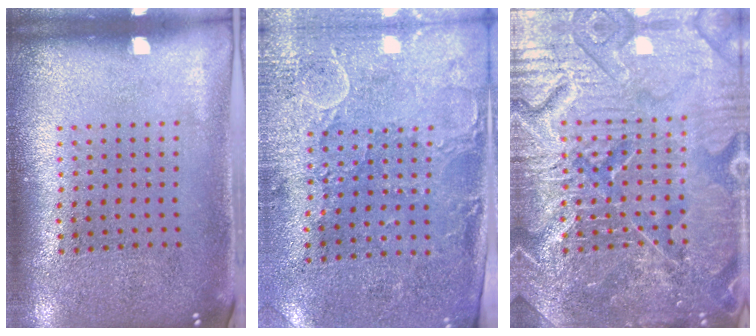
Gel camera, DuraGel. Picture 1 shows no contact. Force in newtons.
{"total": 2.9, "press": 2.3, "slide": 1.7}
{"total": 7.6, "press": 7.5, "slide": 0.9}